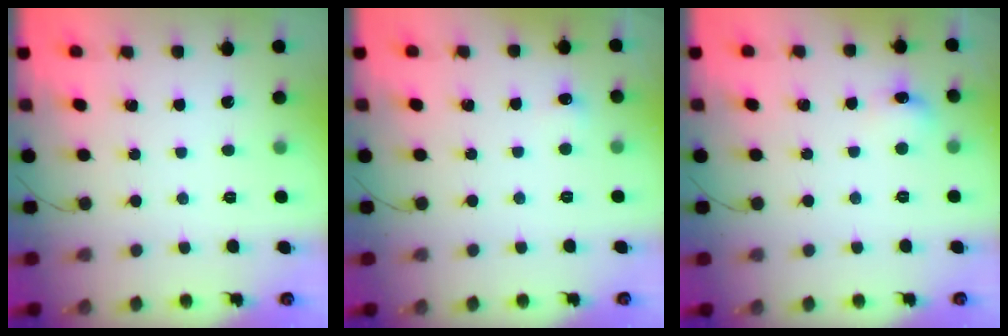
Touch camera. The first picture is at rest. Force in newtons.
{"total": 3.8, "press": 3.6, "slide": 1.1}
{"total": 6.7, "press": 6.6, "slide": 1.4}